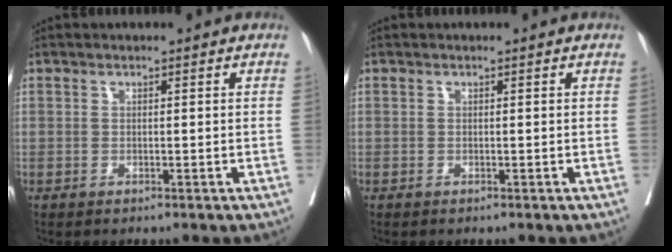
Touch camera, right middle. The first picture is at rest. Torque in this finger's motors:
{"motor_torque": [0.18, -0.08, -0.64, -0.21]}